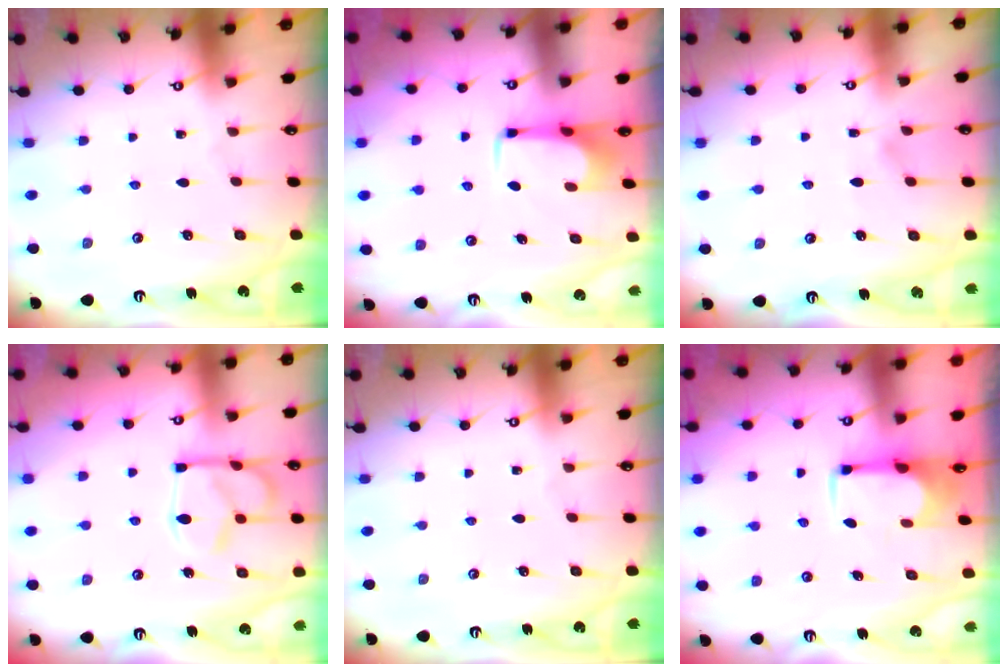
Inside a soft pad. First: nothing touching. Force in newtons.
{"total": 1.6, "press": 1.5, "slide": 0.5}
{"total": 3.9, "press": 3.9, "slide": 0.4}
{"total": 11.4, "press": 11.3, "slide": 1.1}
{"total": 0.0}
{"total": 1.6, "press": 1.5, "slide": 0.7}